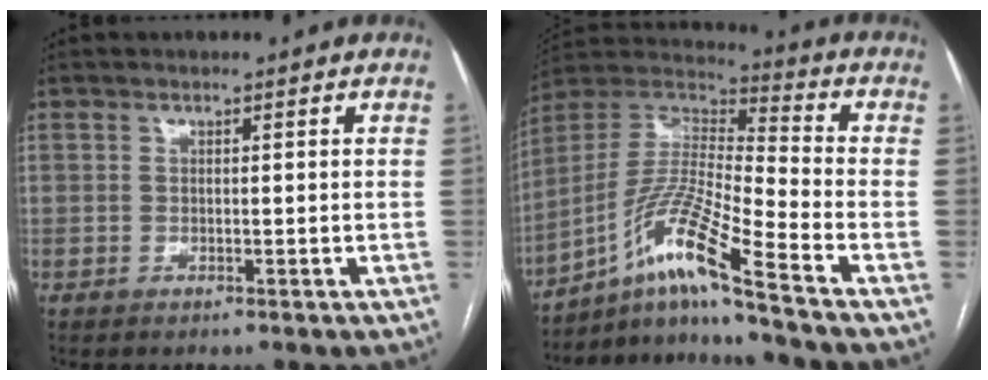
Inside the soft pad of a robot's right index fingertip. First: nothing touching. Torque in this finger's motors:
{"motor_torque": [1.12, -1.02, 0.27, 0.08]}